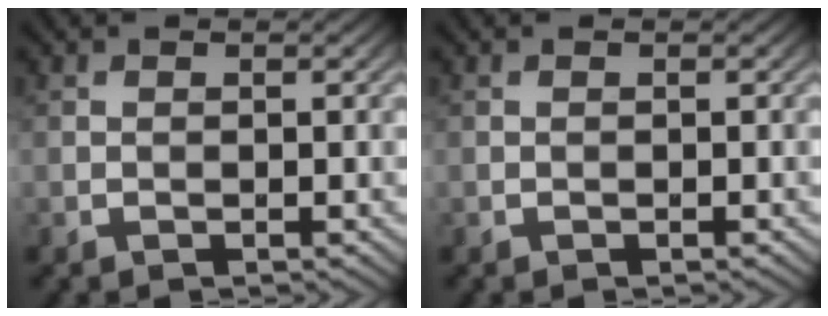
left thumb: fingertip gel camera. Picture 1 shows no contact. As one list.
[{"total": 0.0}]